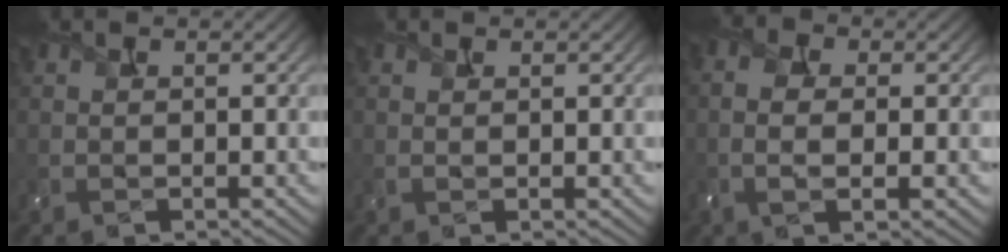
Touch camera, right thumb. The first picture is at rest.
{"total": 0.6, "force": [0.5, 0.2, 0.3], "torque": [-0.007, 0.002, 0.007]}
{"total": 4.4, "force": [-0.3, 2.1, 3.9], "torque": [-0.096, 0.000, -0.017]}